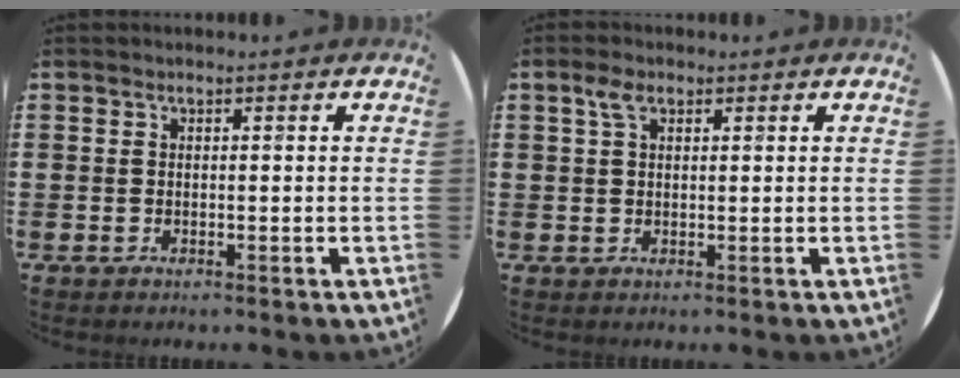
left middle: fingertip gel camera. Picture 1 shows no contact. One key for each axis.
{"total": 2.8, "fx": 1.7, "fy": 1.4, "fz": 1.7, "tx": -0.030, "ty": 0.003, "tz": 0.029}